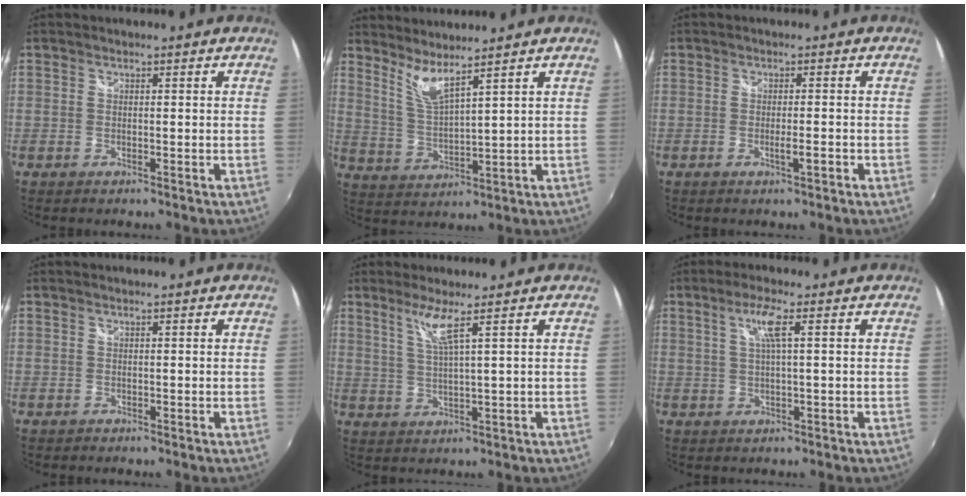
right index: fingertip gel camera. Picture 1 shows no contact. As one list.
[{"total": 5.5, "force": [4.5, -0.2, 3.2], "torque": [-0.066, -0.012, 0.094]}, {"total": 2.3, "force": [-1.1, 0.0, 2.1], "torque": [-0.034, -0.003, -0.018]}, {"total": 0.0}, {"total": 4.3, "force": [2.7, -0.9, 3.3], "torque": [-0.066, -0.009, 0.053]}, {"total": 4.2, "force": [1.4, -0.2, 4.0], "torque": [-0.076, 0.002, 0.028]}]